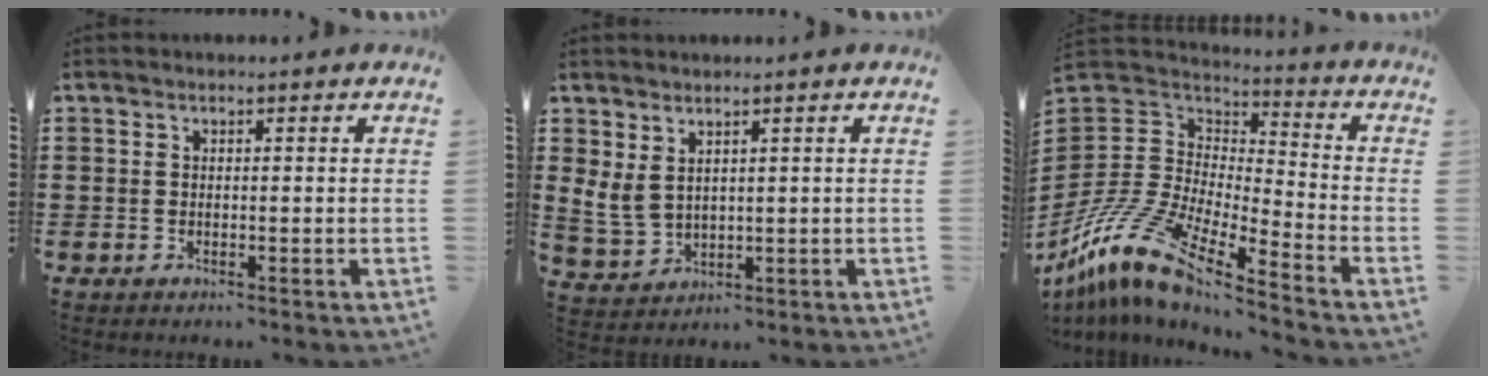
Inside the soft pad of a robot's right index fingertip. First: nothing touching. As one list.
[{"total": 3.2, "force": [1.6, 1.9, 2.0], "torque": [-0.060, -0.001, 0.027]}, {"total": 12.8, "force": [-10.3, 2.9, 7.1], "torque": [-0.184, 0.000, -0.212]}]